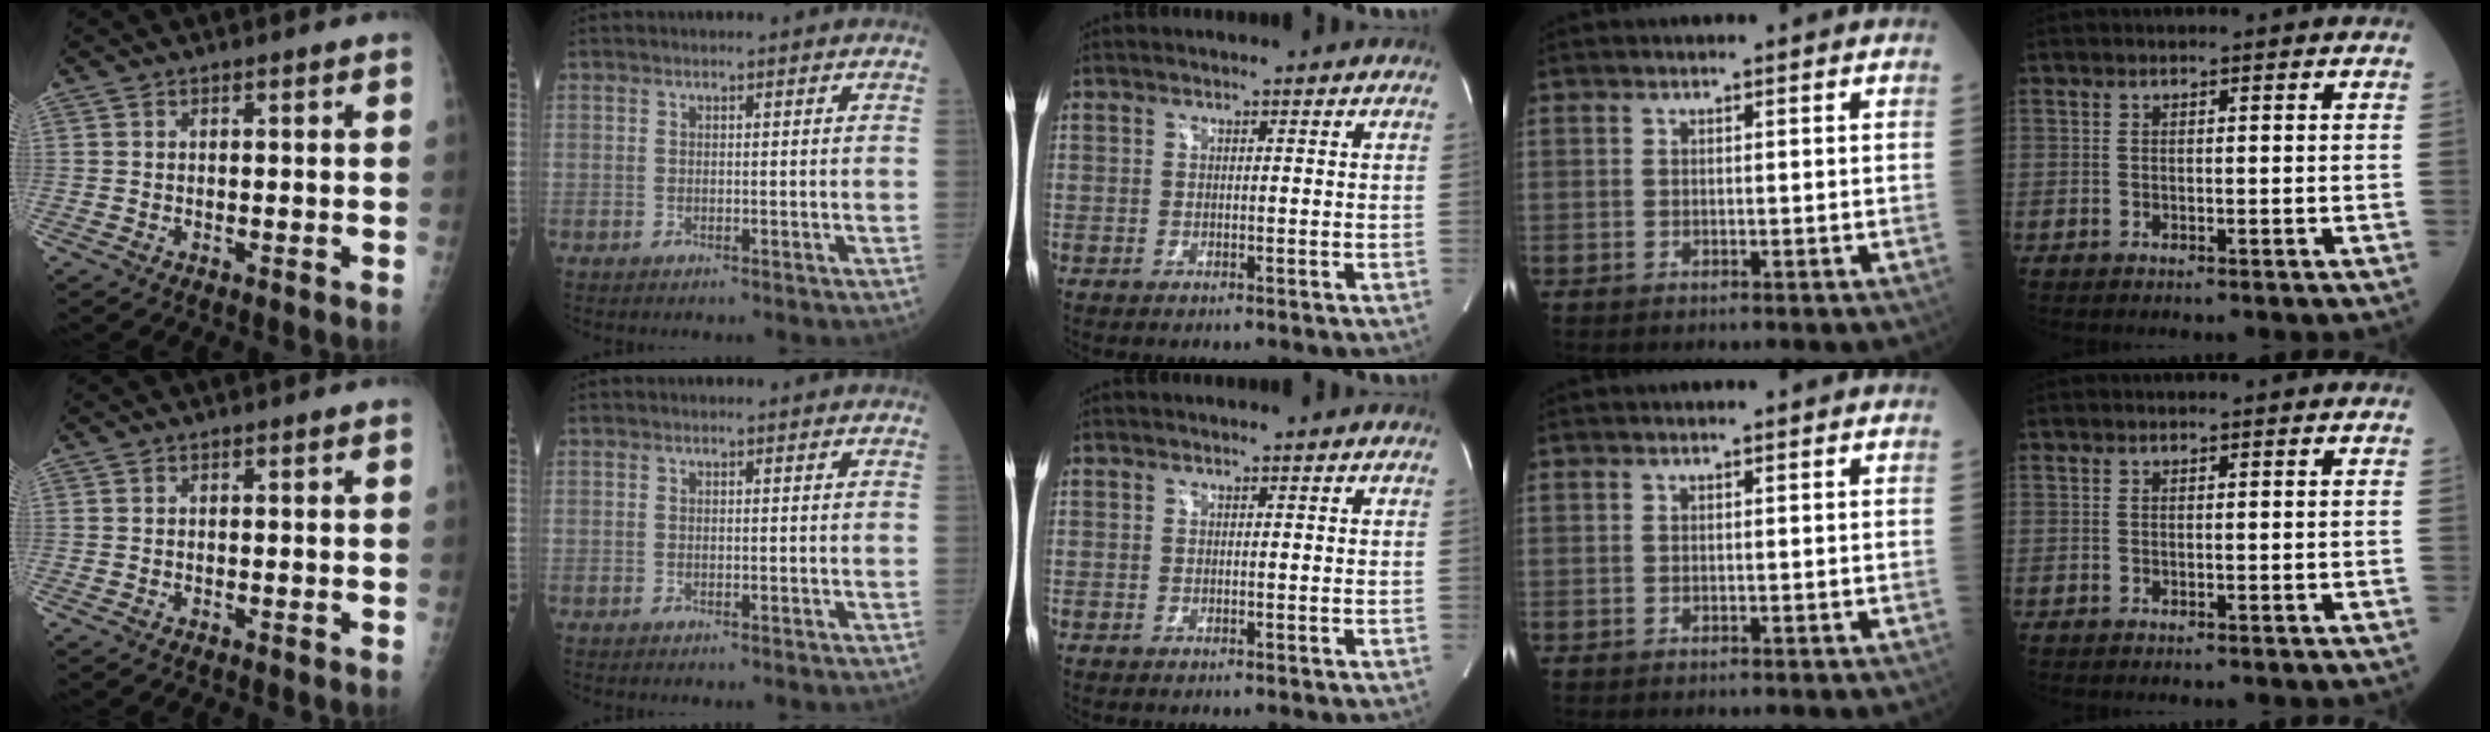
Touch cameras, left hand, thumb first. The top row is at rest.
{}